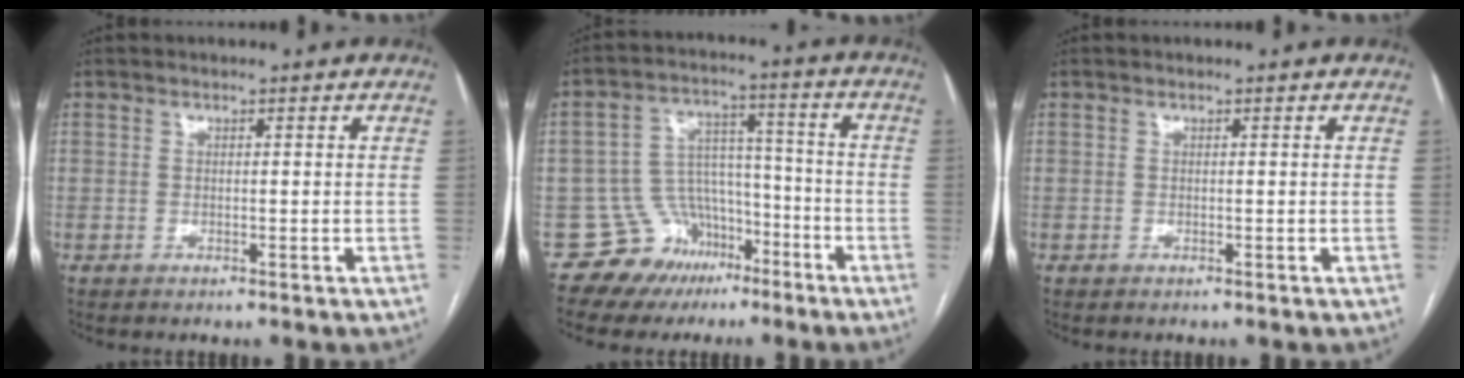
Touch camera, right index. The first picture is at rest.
{"total": 10.1, "force": [-6.1, 7.9, 1.0], "torque": [-0.009, 0.068, -0.089]}
{"total": 0.0}